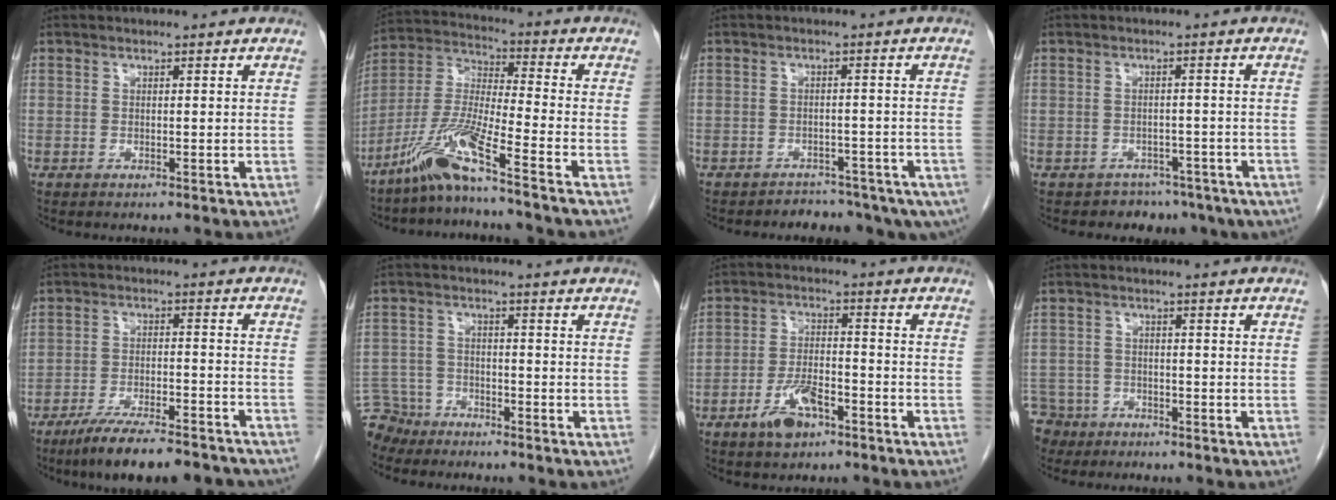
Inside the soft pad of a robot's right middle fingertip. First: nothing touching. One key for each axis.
{"total": 10.3, "fx": -7.3, "fy": -1.2, "fz": 7.1, "tx": -0.155, "ty": -0.015, "tz": -0.146}
{"total": 9.2, "fx": -7.4, "fy": 4.9, "fz": 2.2, "tx": -0.018, "ty": 0.014, "tz": -0.081}
{"total": 6.1, "fx": -4.4, "fy": 4.2, "fz": 0.4, "tx": 0.004, "ty": 0.018, "tz": -0.047}
{"total": 15.0, "fx": -12.6, "fy": 2.6, "fz": 7.7, "tx": -0.110, "ty": -0.001, "tz": -0.191}
{"total": 6.2, "fx": -5.6, "fy": 2.7, "fz": -0.4, "tx": 0.005, "ty": -0.005, "tz": -0.106}
{"total": 6.4, "fx": -3.8, "fy": 2.6, "fz": 4.4, "tx": -0.092, "ty": 0.004, "tz": -0.068}
{"total": 7.1, "fx": -5.4, "fy": 4.5, "fz": 0.4, "tx": -0.020, "ty": -0.002, "tz": -0.095}